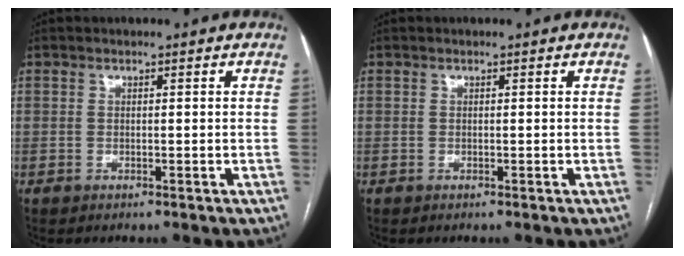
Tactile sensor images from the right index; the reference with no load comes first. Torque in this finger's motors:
{"motor_torque": [0.00, 0.00, 0.00, 0.00]}